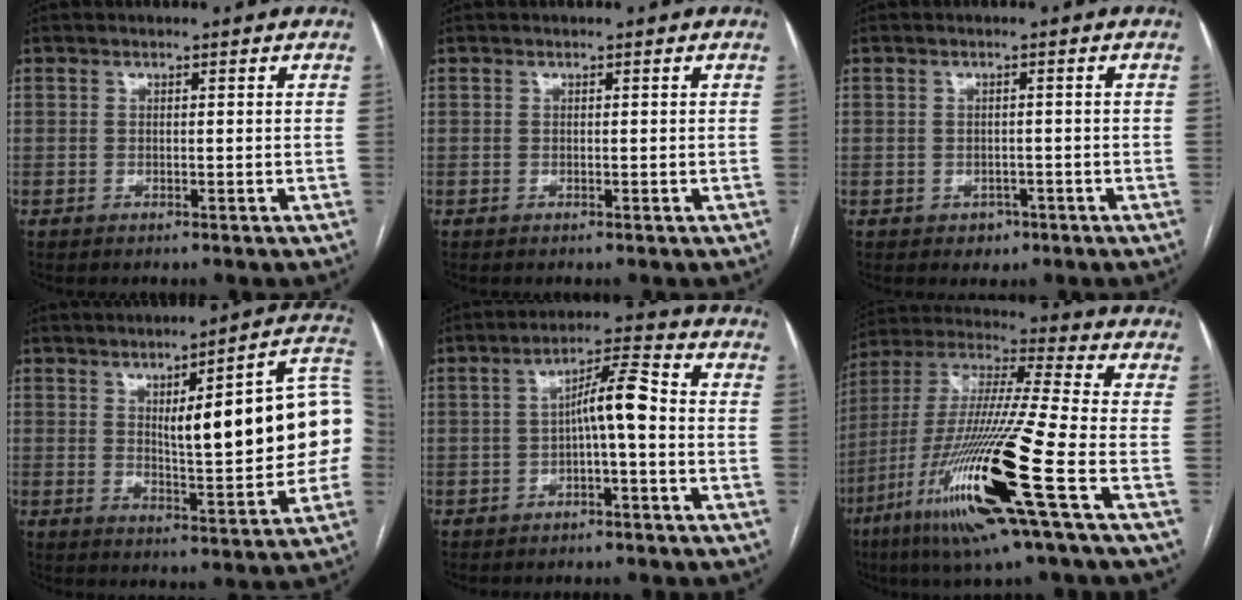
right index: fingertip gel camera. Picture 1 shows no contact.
{"total": 0.0}
{"total": 2.2, "force": [-1.1, 1.9, 0.6], "torque": [-0.002, 0.006, -0.010]}
{"total": 18.2, "force": [1.9, 3.3, 17.8], "torque": [-0.221, 0.028, 0.029]}
{"total": 6.4, "force": [-0.8, 0.8, 6.3], "torque": [-0.104, 0.025, -0.014]}
{"total": 21.9, "force": [-8.9, 0.0, 20.0], "torque": [-0.416, -0.038, -0.173]}